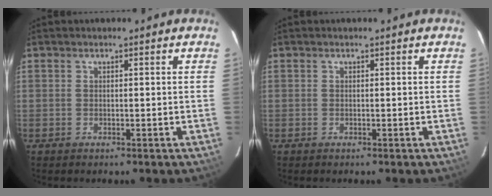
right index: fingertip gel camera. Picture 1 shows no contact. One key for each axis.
{"total": 0.0}